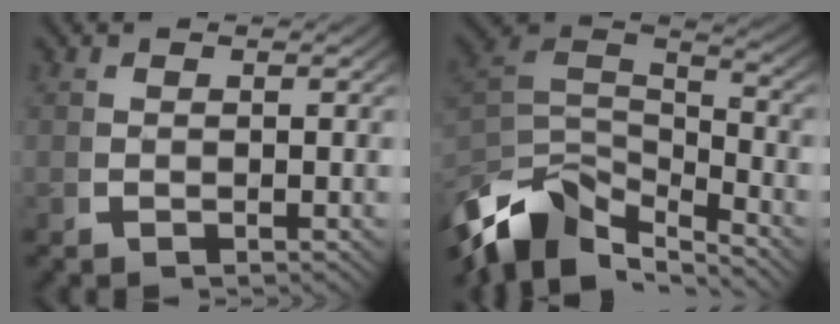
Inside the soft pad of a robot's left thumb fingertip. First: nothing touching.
{"total": 12.4, "force": [-3.9, 8.3, 8.4], "torque": [-0.198, -0.050, -0.045]}